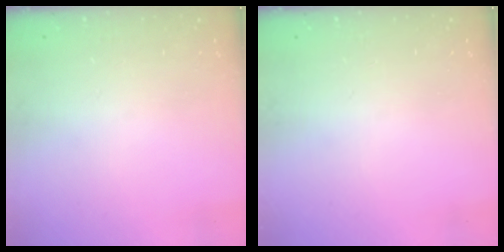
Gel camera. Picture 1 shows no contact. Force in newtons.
{"total": 0.0}